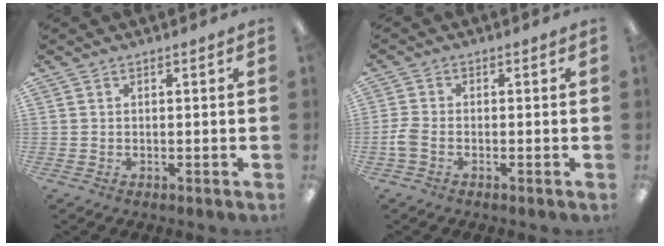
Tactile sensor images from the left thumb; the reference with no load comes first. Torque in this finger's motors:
{"motor_torque": [-0.03, 0.04, 0.22, -0.26, 0.00]}